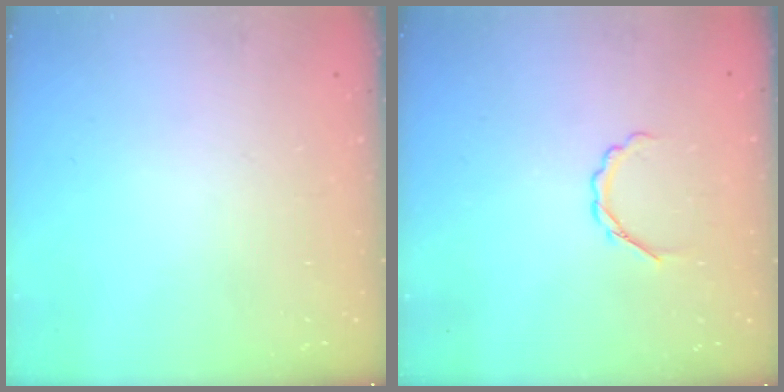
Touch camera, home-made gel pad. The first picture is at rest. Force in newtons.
{"total": 3.0, "press": 2.8, "slide": 0.9}